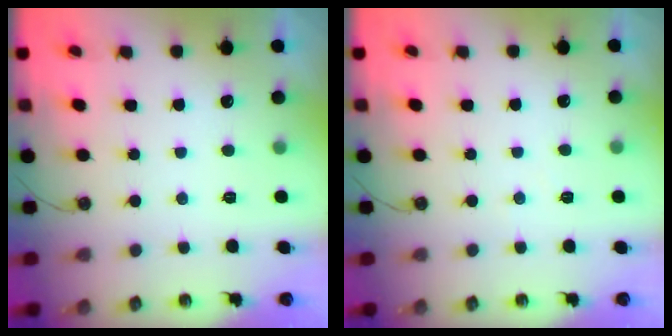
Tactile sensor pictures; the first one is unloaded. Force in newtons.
{"total": 3.1, "press": 3.0, "slide": 0.5}